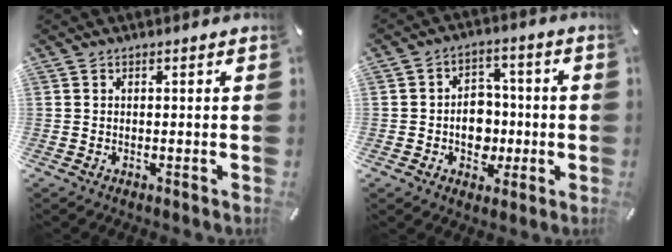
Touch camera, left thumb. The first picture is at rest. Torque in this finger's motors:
{"motor_torque": [0.69, 0.81, 0.32, 0.15, 0.03]}